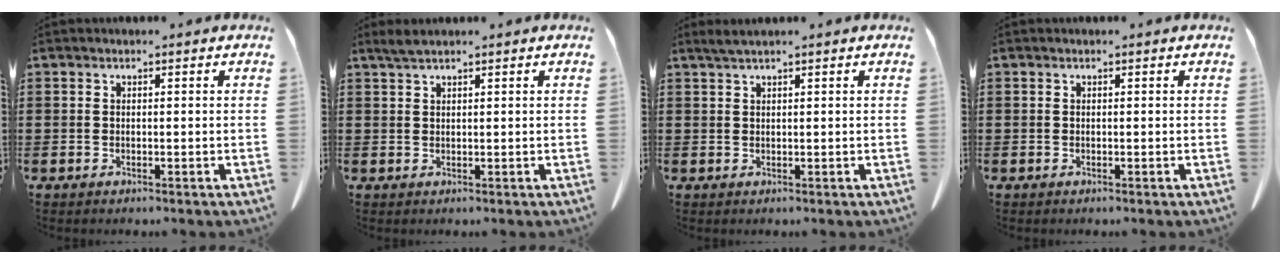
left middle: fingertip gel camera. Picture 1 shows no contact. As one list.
[{"total": 1.6, "force": [1.2, 0.2, 1.1], "torque": [-0.024, 0.000, 0.023]}, {"total": 1.2, "force": [0.9, -0.1, 0.8], "torque": [-0.017, -0.001, 0.018]}, {"total": 0.0}]